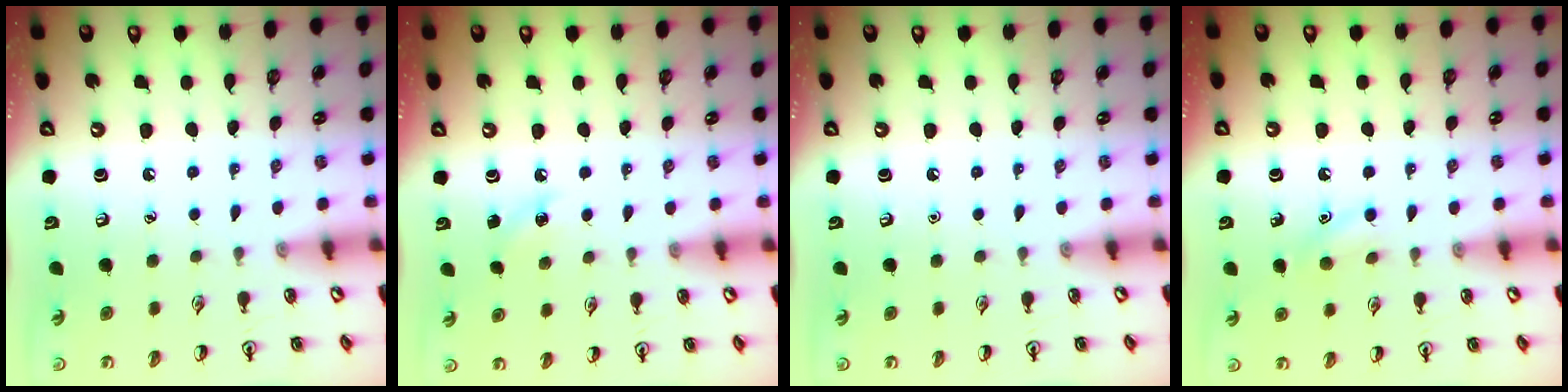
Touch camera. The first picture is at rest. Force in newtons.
{"total": 4.0, "press": 3.8, "slide": 1.5}
{"total": 0.0}
{"total": 6.8, "press": 6.4, "slide": 2.3}